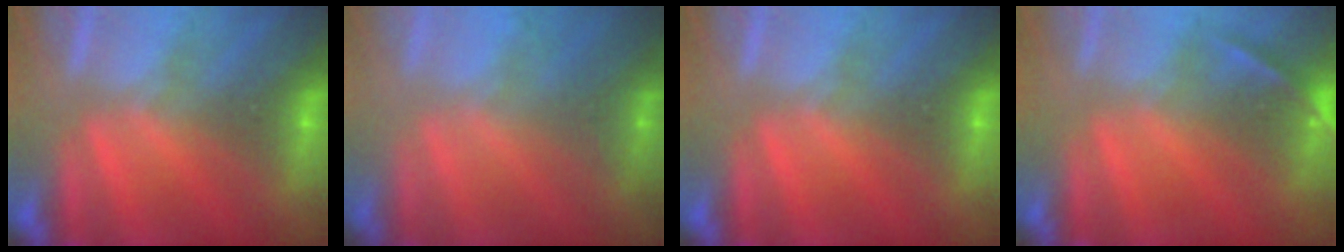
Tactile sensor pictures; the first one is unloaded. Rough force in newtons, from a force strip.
{"total": 1.1}
{"total": 0.0}
{"total": 1.8}